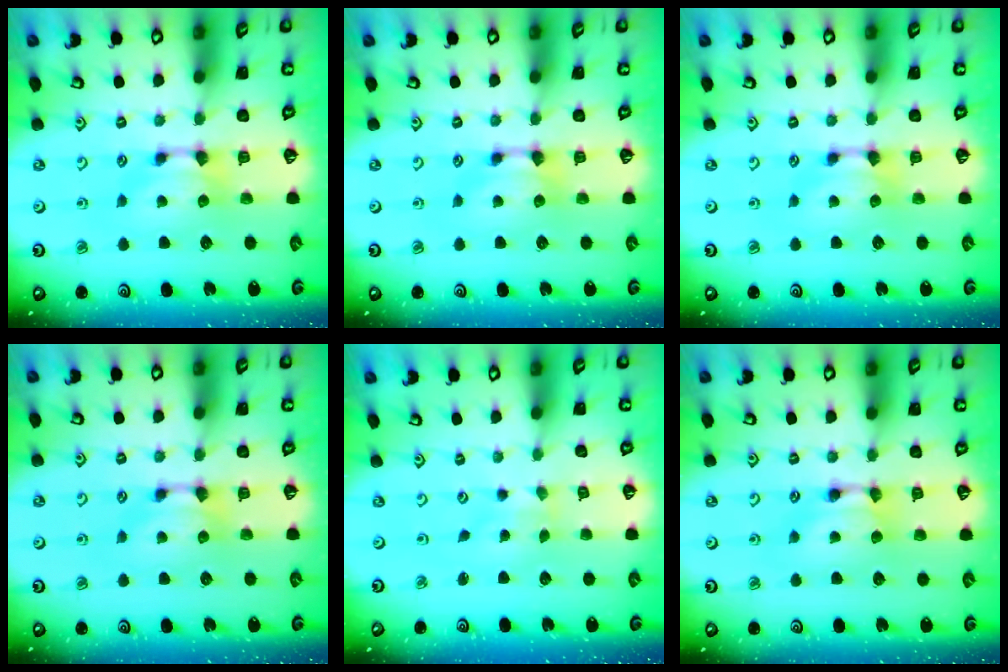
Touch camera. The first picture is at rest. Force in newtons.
{"total": 0.0}
{"total": 0.0}
{"total": 0.0}
{"total": 2.8, "press": 2.7, "slide": 0.9}
{"total": 1.8, "press": 1.8, "slide": 0.1}